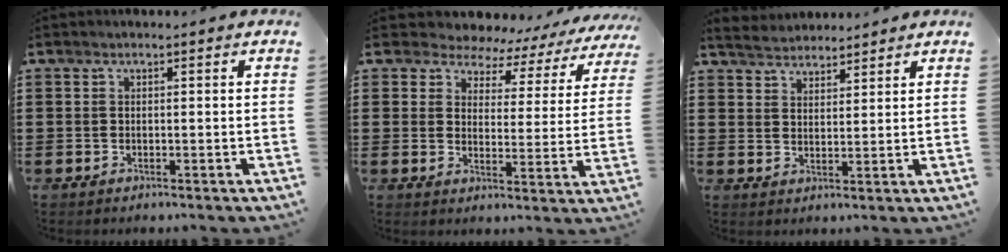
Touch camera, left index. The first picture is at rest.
{"total": 4.4, "force": [3.9, 1.8, 0.4], "torque": [-0.037, -0.026, 0.064]}
{"total": 3.4, "force": [3.3, 0.8, -0.2], "torque": [-0.010, -0.007, 0.062]}